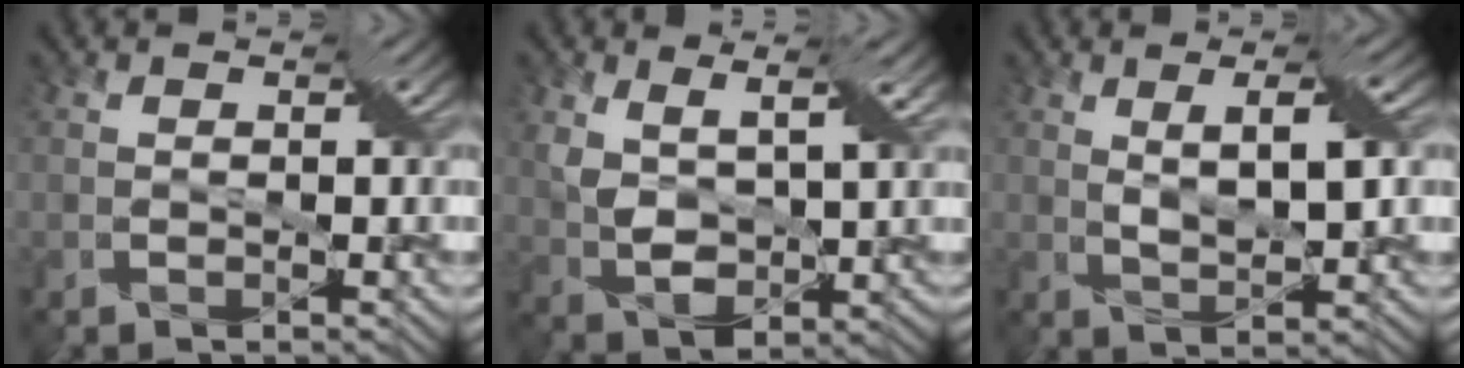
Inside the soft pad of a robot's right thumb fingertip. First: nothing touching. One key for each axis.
{"total": 4.9, "fx": 2.4, "fy": 2.4, "fz": 3.5, "tx": -0.087, "ty": -0.008, "tz": 0.049}
{"total": 3.7, "fx": 1.7, "fy": 0.6, "fz": 3.2, "tx": -0.054, "ty": -0.002, "tz": 0.035}